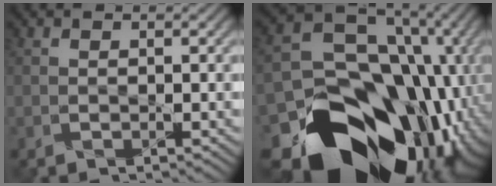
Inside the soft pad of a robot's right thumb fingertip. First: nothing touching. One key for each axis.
{"total": 21.5, "fx": -8.4, "fy": 16.5, "fz": 10.9, "tx": -0.239, "ty": -0.057, "tz": -0.121}